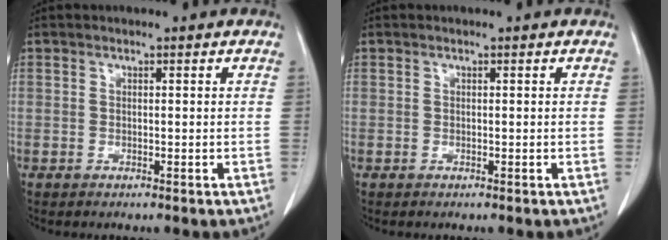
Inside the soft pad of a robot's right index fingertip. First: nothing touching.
{"total": 0.0}